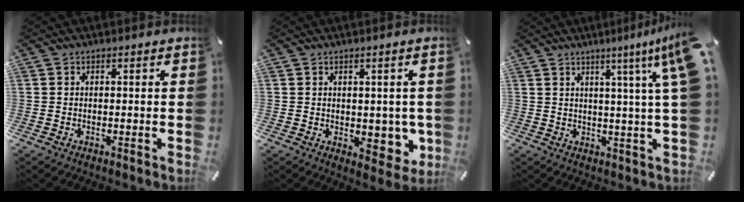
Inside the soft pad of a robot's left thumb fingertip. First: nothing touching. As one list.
[{"total": 7.0, "force": [-0.2, 4.3, 5.5], "torque": [-0.043, -0.007, -0.001]}, {"total": 9.8, "force": [4.7, -1.0, 8.5], "torque": [-0.127, -0.039, 0.069]}]